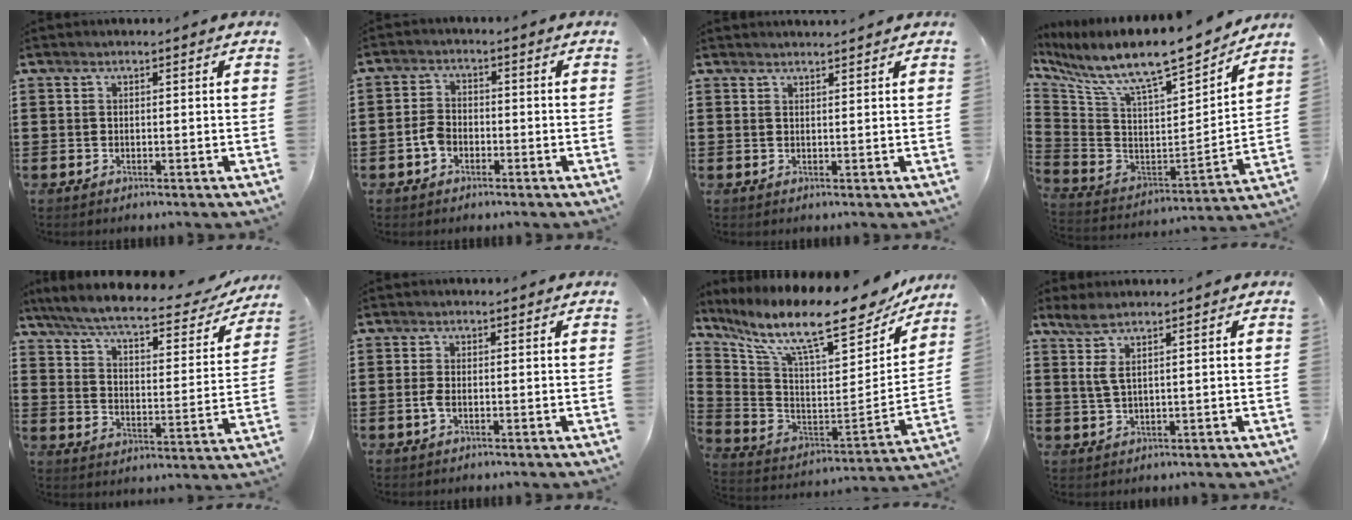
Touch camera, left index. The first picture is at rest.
{"total": 3.1, "force": [-1.1, 2.1, 2.0], "torque": [-0.052, 0.000, -0.026]}
{"total": 1.4, "force": [1.4, -0.1, 0.2], "torque": [-0.006, -0.001, 0.028]}
{"total": 11.1, "force": [9.3, 1.6, 5.8], "torque": [-0.141, -0.074, 0.156]}
{"total": 6.8, "force": [5.7, 0.5, 3.6], "torque": [-0.092, -0.034, 0.094]}
{"total": 1.6, "force": [-0.4, 0.5, 1.5], "torque": [-0.043, -0.005, -0.012]}
{"total": 14.7, "force": [11.0, 2.8, 9.4], "torque": [-0.191, -0.076, 0.180]}
{"total": 3.0, "force": [1.5, 0.3, 2.6], "torque": [-0.064, -0.002, 0.023]}